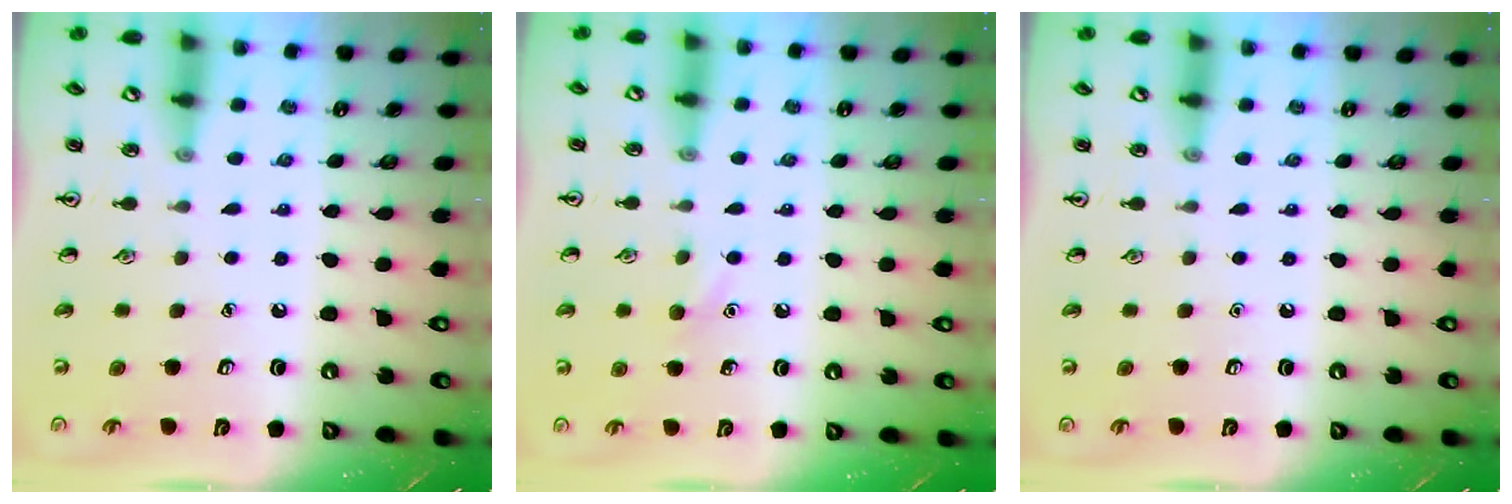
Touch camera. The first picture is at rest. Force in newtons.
{"total": 5.3, "press": 5.1, "slide": 1.4}
{"total": 0.0}